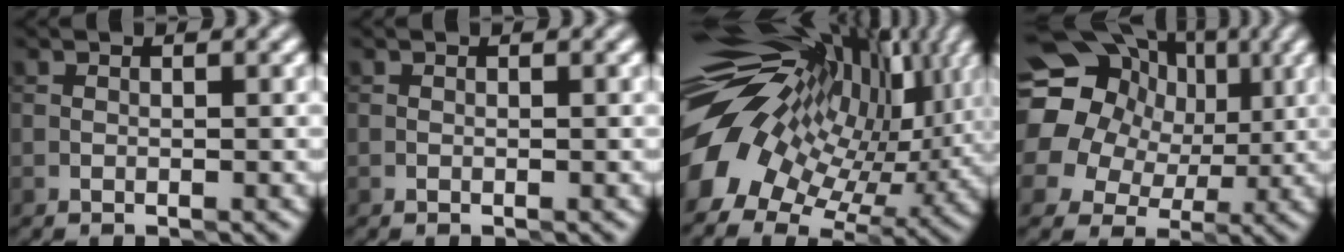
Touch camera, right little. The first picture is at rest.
{"total": 0.0}
{"total": 17.2, "force": [3.5, 9.5, 14.0], "torque": [-0.225, 0.004, 0.075]}
{"total": 17.9, "force": [4.5, 15.4, 8.1], "torque": [-0.187, 0.032, 0.046]}